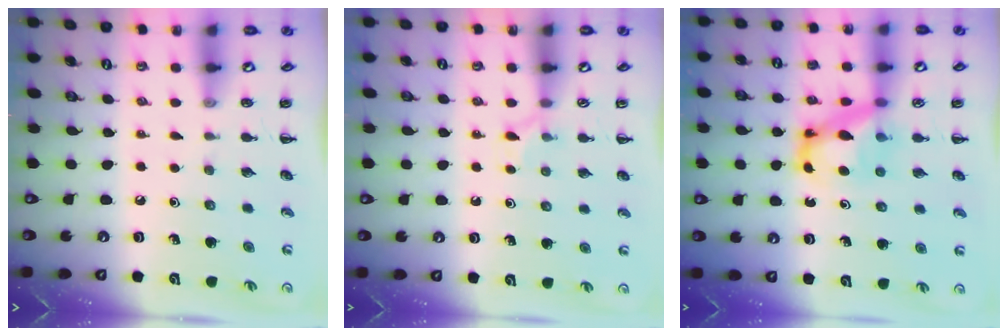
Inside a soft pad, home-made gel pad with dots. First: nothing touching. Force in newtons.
{"total": 5.1, "press": 4.9, "slide": 1.6}
{"total": 6.2, "press": 6.2, "slide": 0.3}